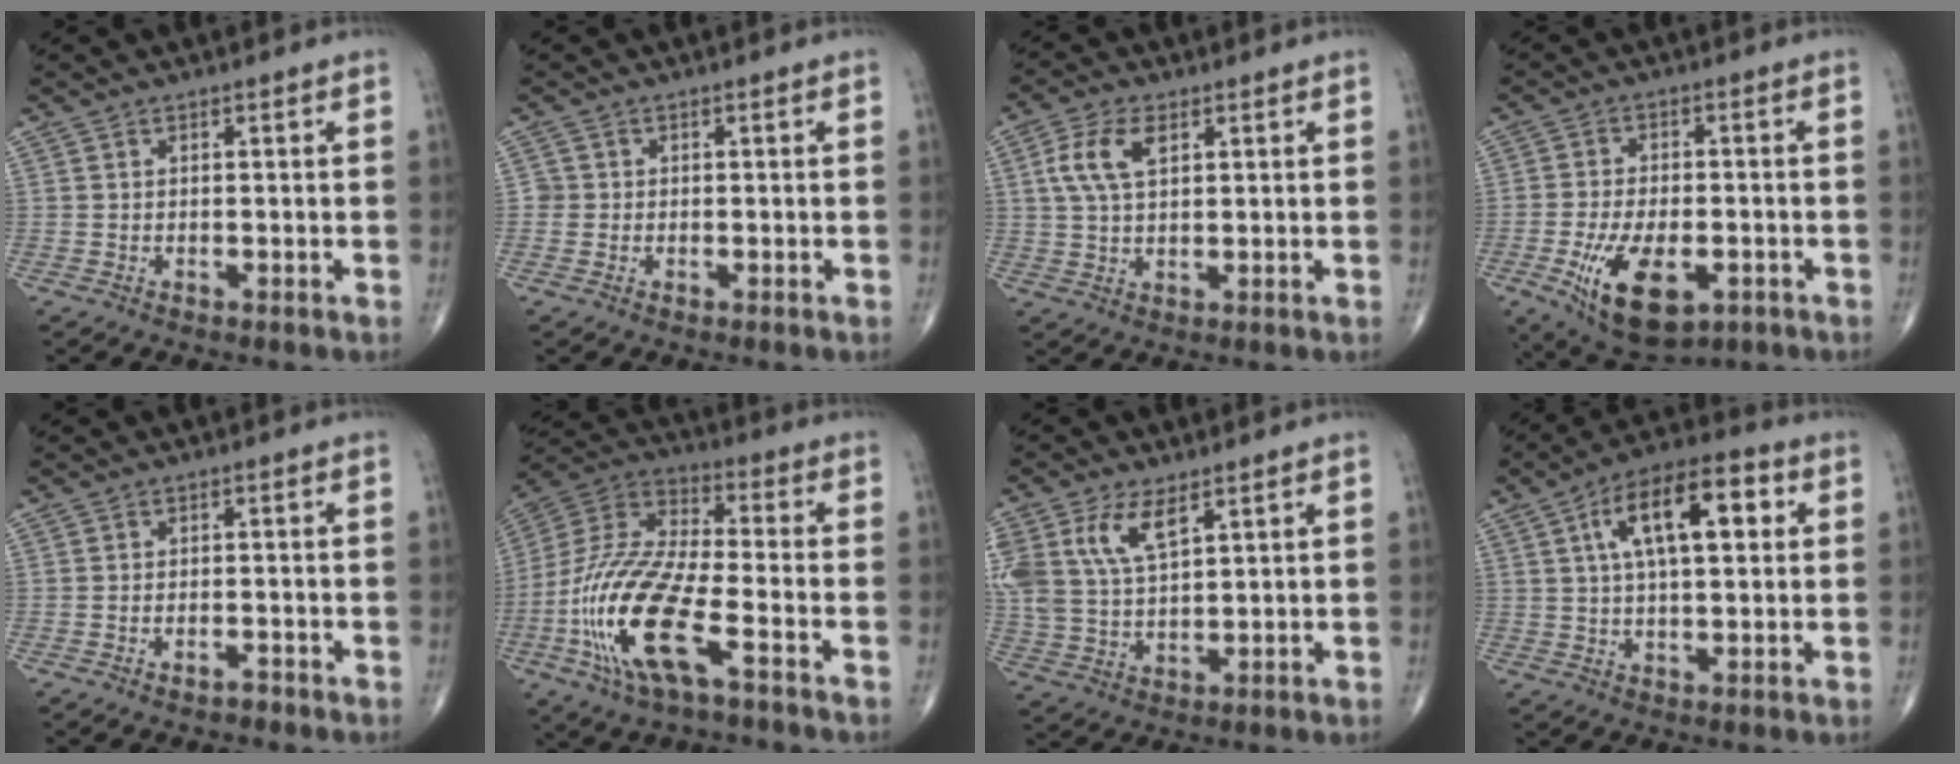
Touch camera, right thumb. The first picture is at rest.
{"total": 1.3, "force": [-0.2, 1.3, 0.0], "torque": [0.009, 0.005, -0.005]}
{"total": 7.2, "force": [2.3, 3.8, 5.7], "torque": [-0.121, 0.005, 0.045]}
{"total": 13.9, "force": [-5.2, 7.1, 10.8], "torque": [-0.177, 0.004, -0.072]}
{"total": 1.3, "force": [-1.1, 0.5, 0.5], "torque": [-0.009, 0.006, -0.016]}
{"total": 20.8, "force": [-7.8, 6.9, 18.0], "torque": [-0.403, 0.022, -0.144]}
{"total": 10.5, "force": [5.0, 5.0, 7.7], "torque": [-0.164, -0.008, 0.107]}
{"total": 14.8, "force": [4.1, 6.4, 12.7], "torque": [-0.196, 0.016, 0.059]}